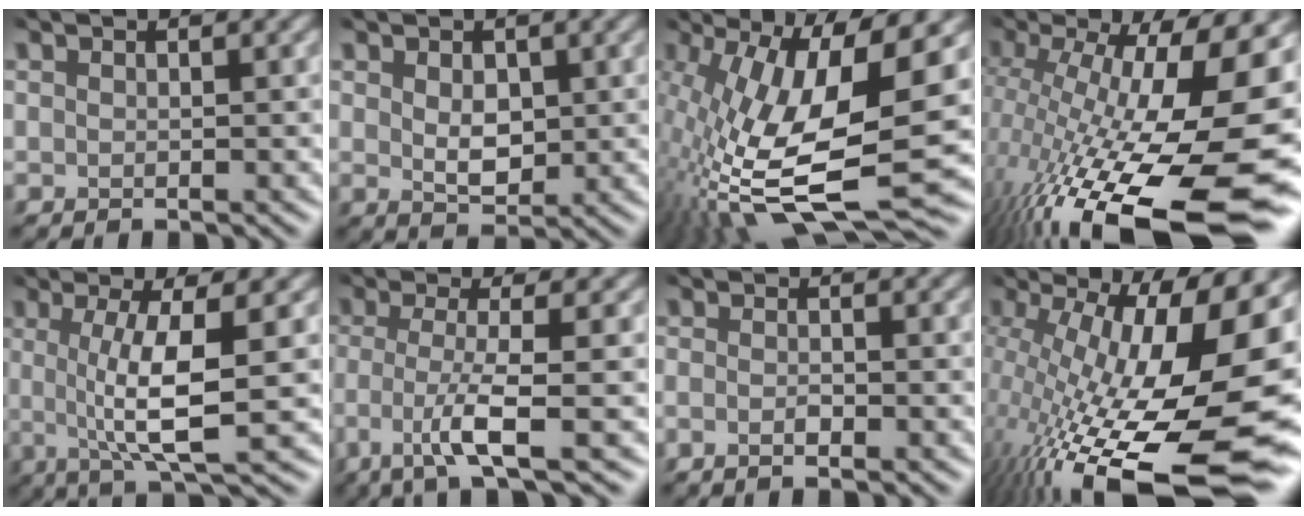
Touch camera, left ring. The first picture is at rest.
{"total": 2.7, "force": [0.2, 1.7, 2.1], "torque": [-0.050, -0.013, 0.010]}
{"total": 15.2, "force": [-2.4, 5.3, 14.0], "torque": [-0.277, -0.024, -0.030]}
{"total": 20.1, "force": [-6.6, 6.5, 17.9], "torque": [-0.287, -0.043, -0.101]}
{"total": 6.4, "force": [-1.1, 1.1, 6.3], "torque": [-0.098, -0.008, -0.019]}
{"total": 5.0, "force": [-2.3, 0.7, 4.4], "torque": [-0.075, -0.017, -0.047]}
{"total": 1.2, "force": [-1.1, 0.0, 0.4], "torque": [-0.010, -0.005, -0.020]}
{"total": 20.6, "force": [-4.0, 7.2, 18.8], "torque": [-0.306, -0.044, -0.056]}